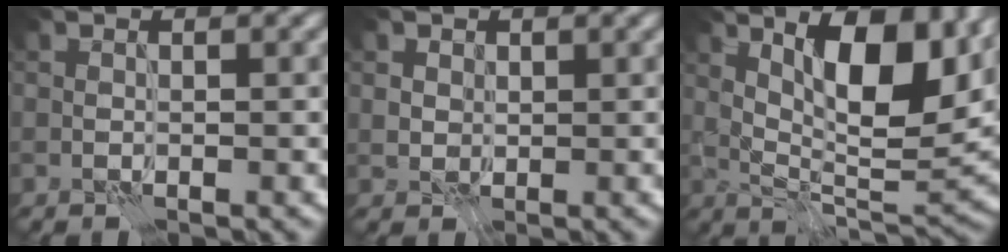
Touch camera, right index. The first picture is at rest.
{"total": 2.3, "force": [1.2, 1.9, 0.8], "torque": [-0.024, -0.002, 0.033]}
{"total": 10.9, "force": [4.4, 3.6, 9.2], "torque": [-0.141, 0.001, 0.076]}